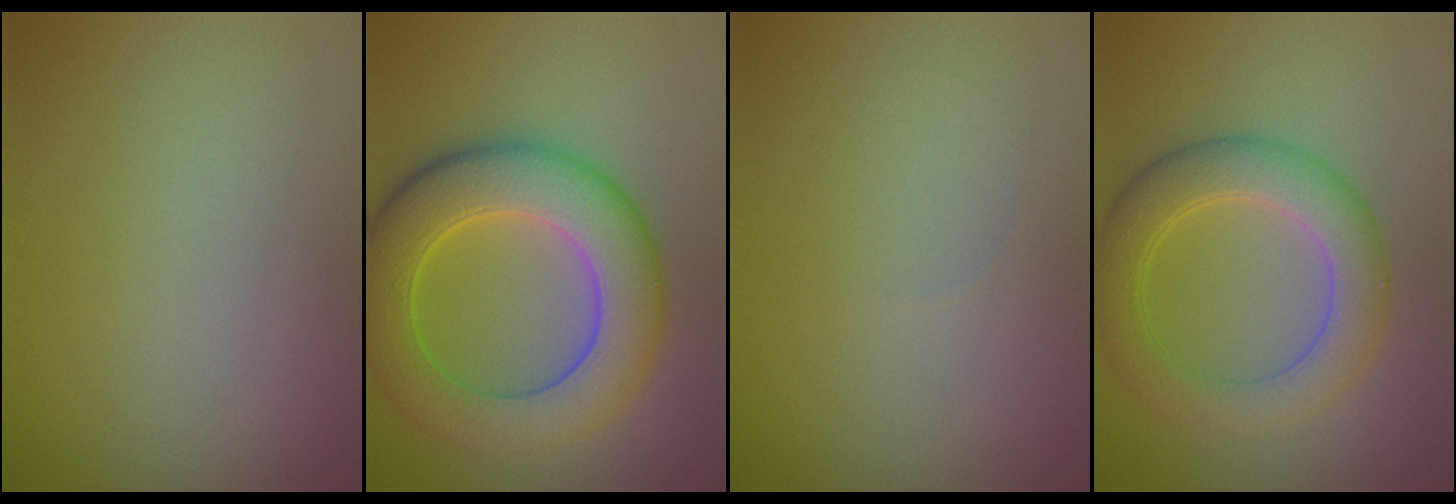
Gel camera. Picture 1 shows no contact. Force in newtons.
{"total": 8.9, "press": 8.9, "slide": 0.2}
{"total": 0.0}
{"total": 5.3, "press": 5.3, "slide": 0.1}